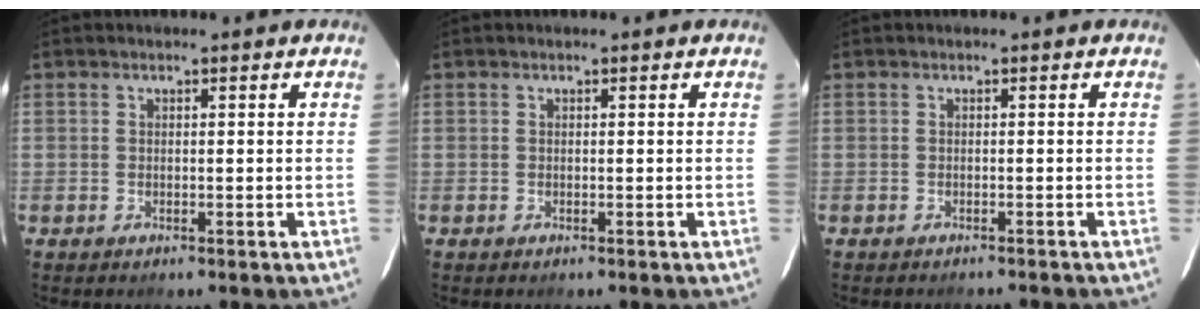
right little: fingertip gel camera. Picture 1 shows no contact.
{"total": 0.0}
{"total": 2.2, "force": [-2.1, 0.4, 0.7], "torque": [-0.019, -0.008, -0.028]}